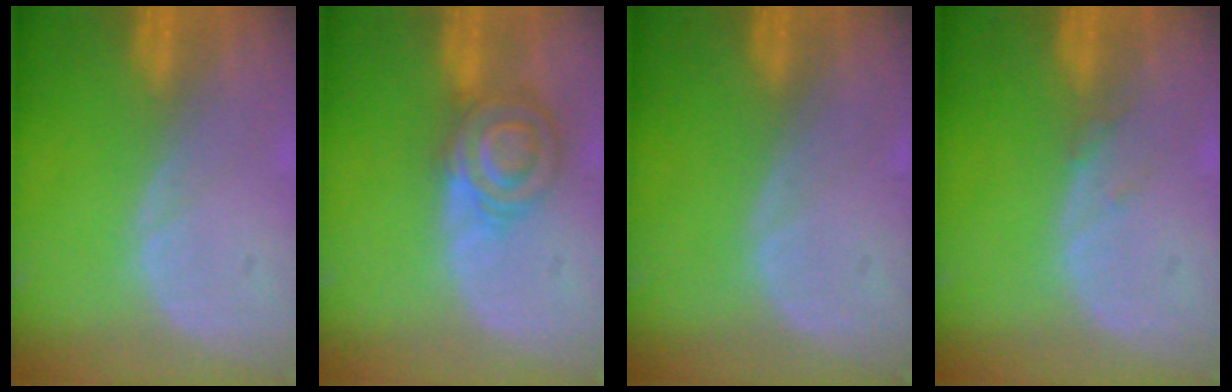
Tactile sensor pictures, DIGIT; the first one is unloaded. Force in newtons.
{"total": 6.2, "press": 6.1, "slide": 1.2}
{"total": 0.0}
{"total": 0.8, "press": 0.8, "slide": 0.1}